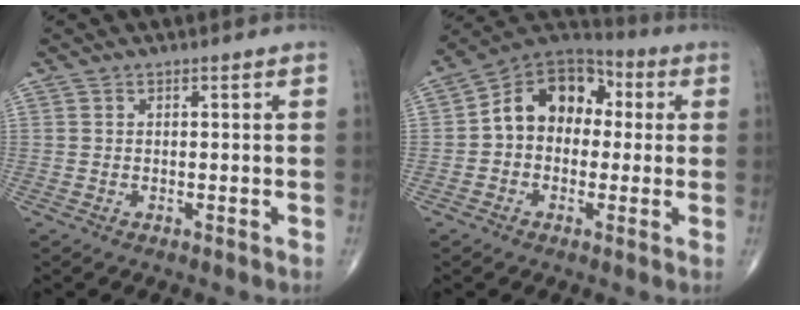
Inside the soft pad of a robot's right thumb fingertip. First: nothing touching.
{"total": 14.6, "force": [1.2, 11.0, 9.6], "torque": [-0.118, 0.047, 0.007]}